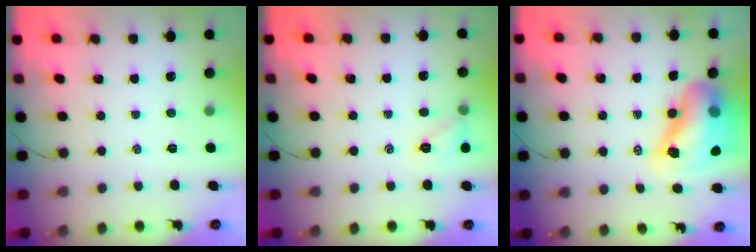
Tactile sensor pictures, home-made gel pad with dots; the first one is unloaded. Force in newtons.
{"total": 7.2, "press": 7.0, "slide": 1.4}
{"total": 16.1, "press": 15.4, "slide": 4.7}